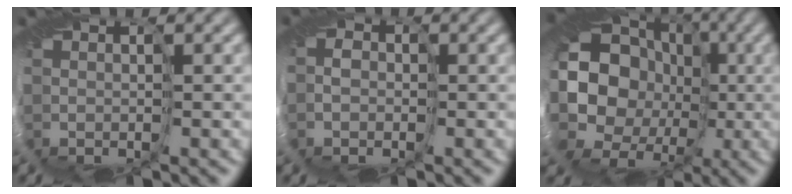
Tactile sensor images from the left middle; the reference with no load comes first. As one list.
[{"total": 1.7, "force": [-1.3, 1.1, 0.2], "torque": [0.013, -0.005, -0.029]}, {"total": 17.8, "force": [-4.2, 15.6, 7.5], "torque": [-0.130, -0.006, -0.120]}]